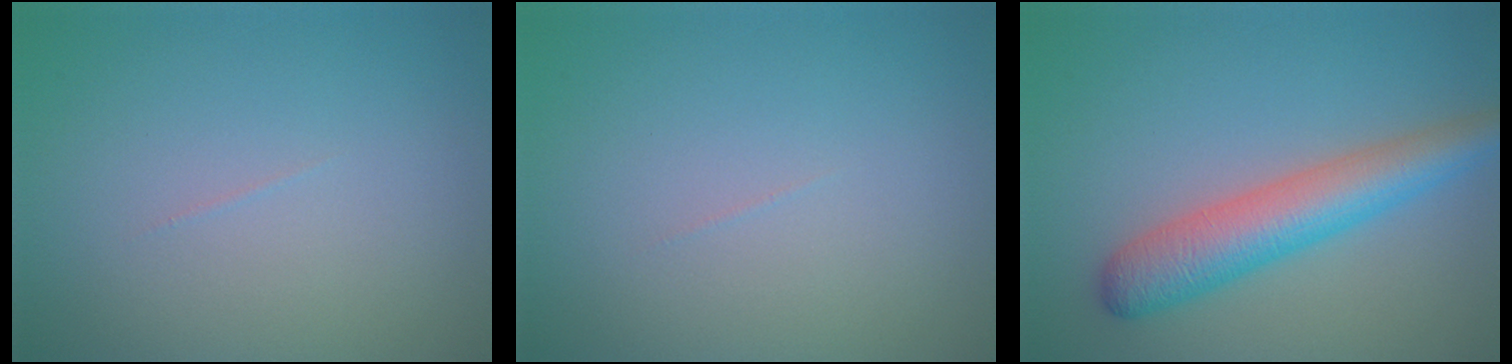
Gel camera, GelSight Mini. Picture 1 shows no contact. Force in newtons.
{"total": 0.0}
{"total": 5.5, "press": 5.5, "slide": 0.1}